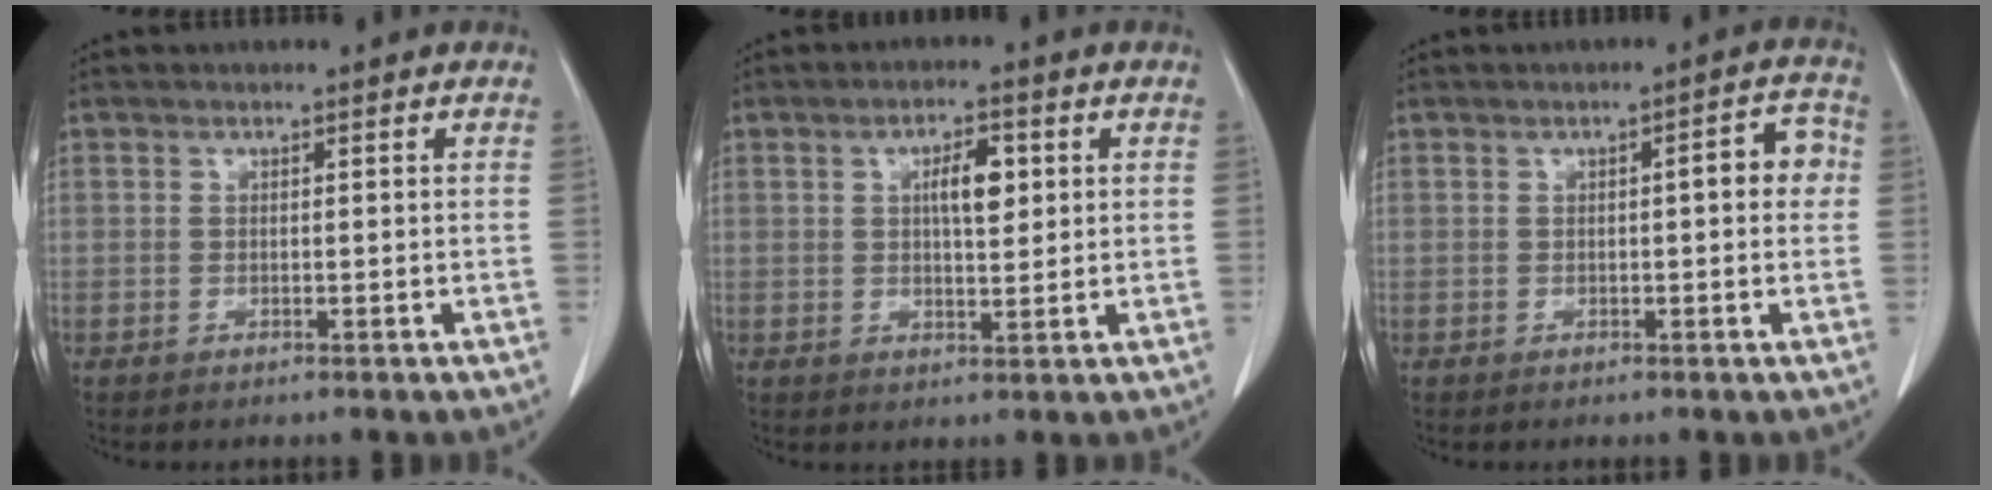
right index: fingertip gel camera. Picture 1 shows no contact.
{"total": 5.1, "force": [1.4, 1.7, 4.6], "torque": [-0.077, 0.005, 0.023]}
{"total": 4.3, "force": [0.3, 1.2, 4.1], "torque": [-0.047, 0.016, -0.001]}